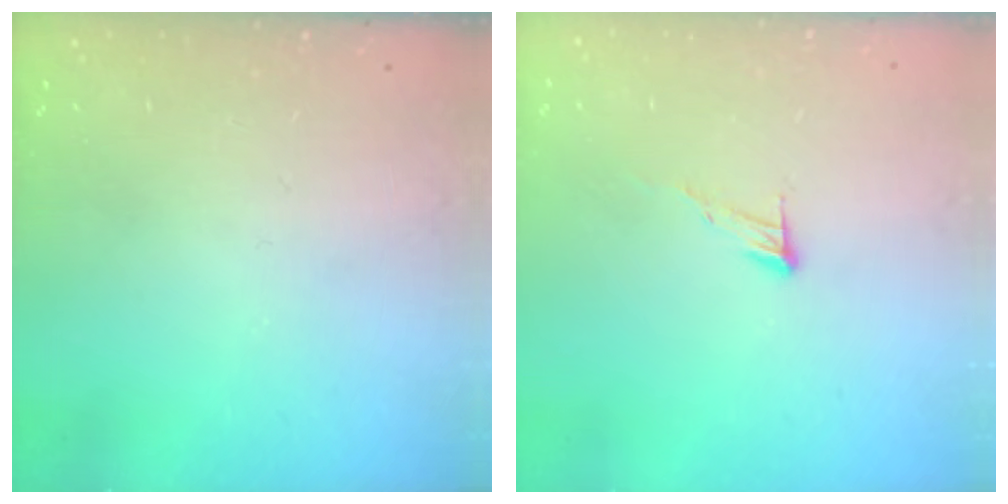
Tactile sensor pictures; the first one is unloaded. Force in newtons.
{"total": 5.6, "press": 5.6, "slide": 0.2}